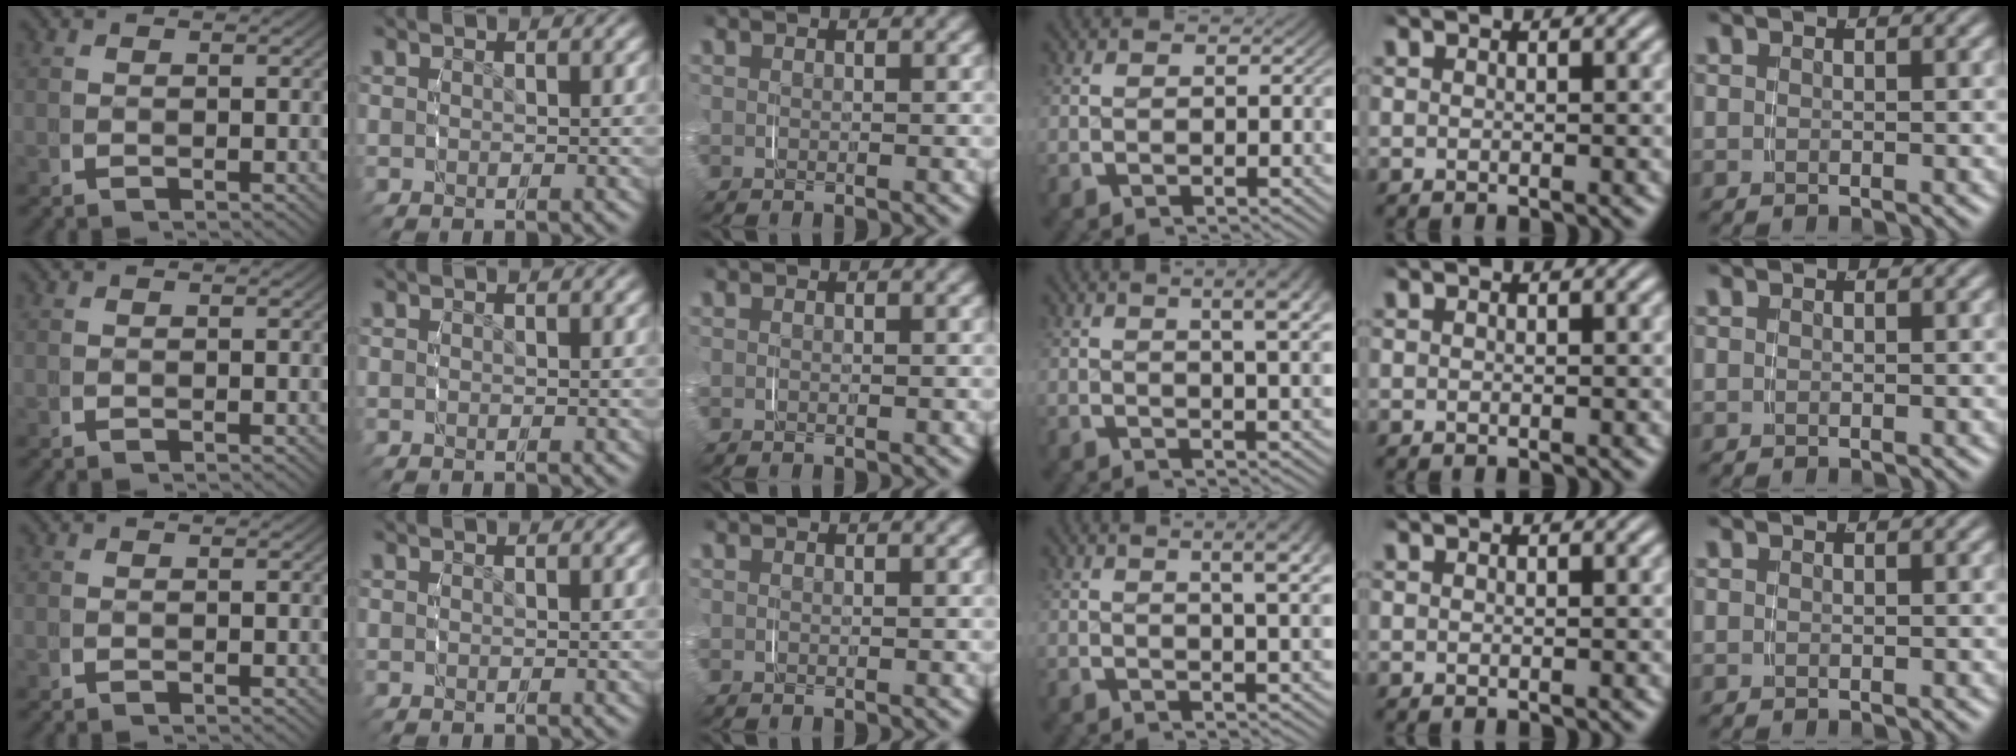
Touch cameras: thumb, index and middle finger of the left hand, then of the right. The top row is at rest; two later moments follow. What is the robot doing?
{"motion": "grasp_and_lifting", "object": "measuring cup"}